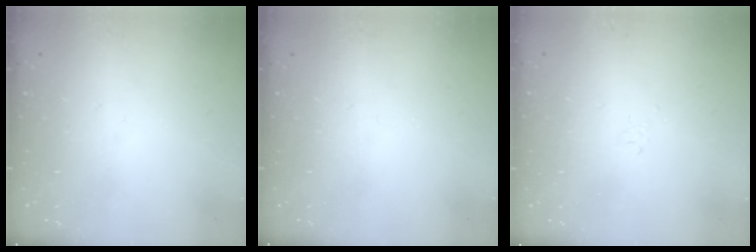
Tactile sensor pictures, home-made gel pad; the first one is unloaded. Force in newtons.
{"total": 0.0}
{"total": 4.3, "press": 4.2, "slide": 0.9}